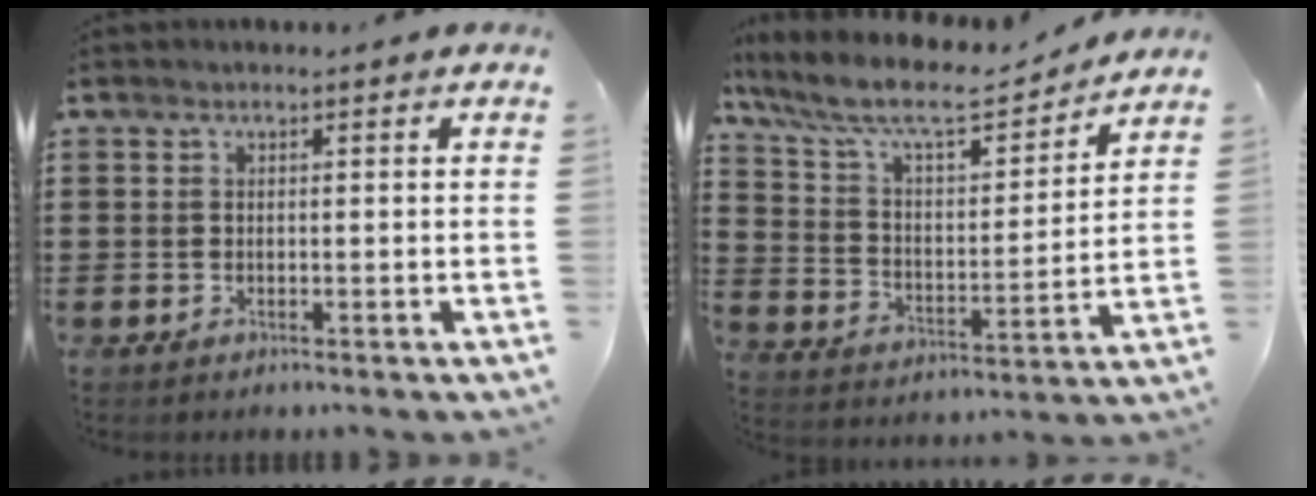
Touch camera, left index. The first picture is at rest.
{"total": 9.5, "force": [8.1, 2.0, 4.5], "torque": [-0.124, -0.044, 0.136]}